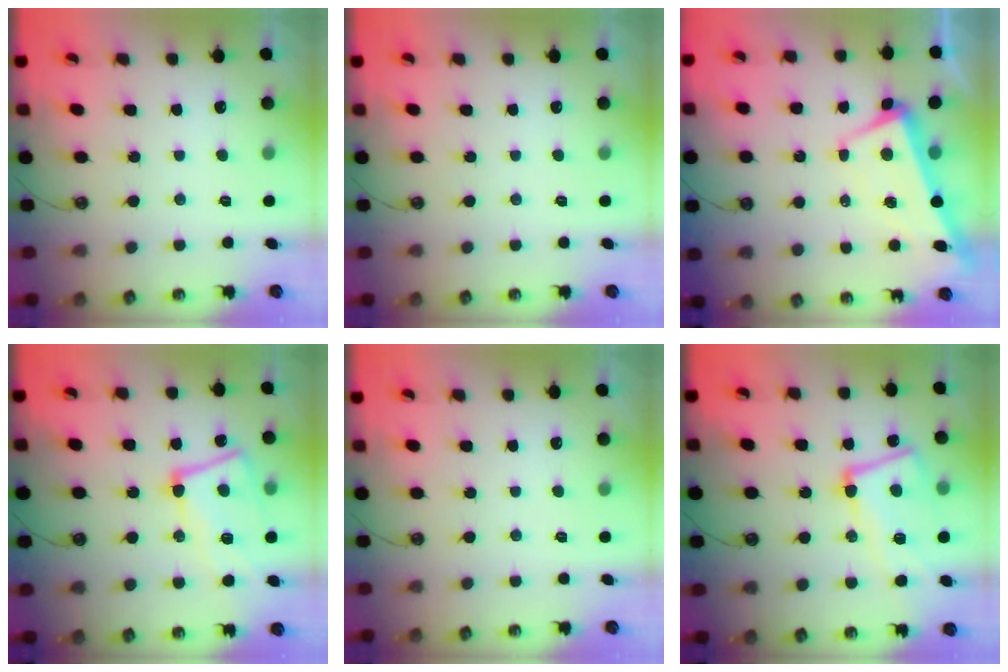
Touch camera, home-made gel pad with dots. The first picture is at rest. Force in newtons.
{"total": 0.0}
{"total": 1.6, "press": 1.3, "slide": 0.9}
{"total": 8.9, "press": 8.7, "slide": 2.0}
{"total": 0.0}
{"total": 9.9, "press": 9.7, "slide": 2.0}